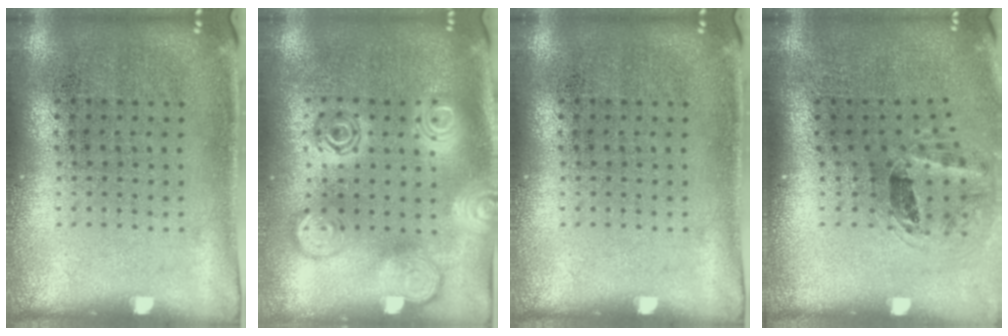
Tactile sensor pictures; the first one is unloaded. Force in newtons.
{"total": 2.7, "press": 2.7, "slide": 0.3}
{"total": 0.0}
{"total": 1.3, "press": 1.0, "slide": 0.9}